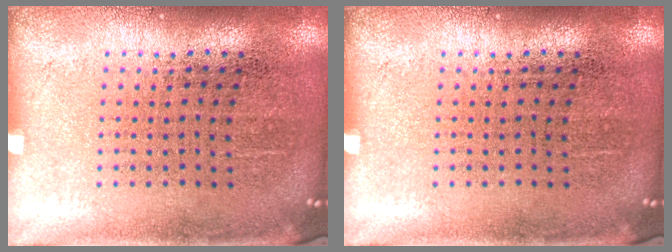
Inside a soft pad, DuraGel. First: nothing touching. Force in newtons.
{"total": 0.0}